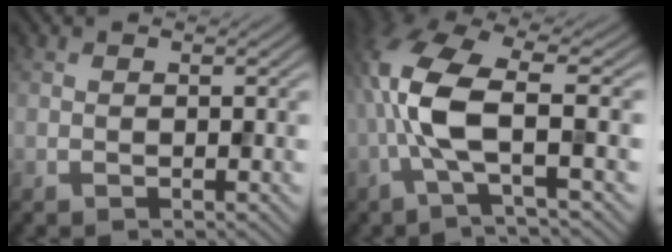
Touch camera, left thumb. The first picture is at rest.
{"total": 8.5, "force": [-1.2, 2.4, 8.0], "torque": [-0.182, 0.013, -0.035]}